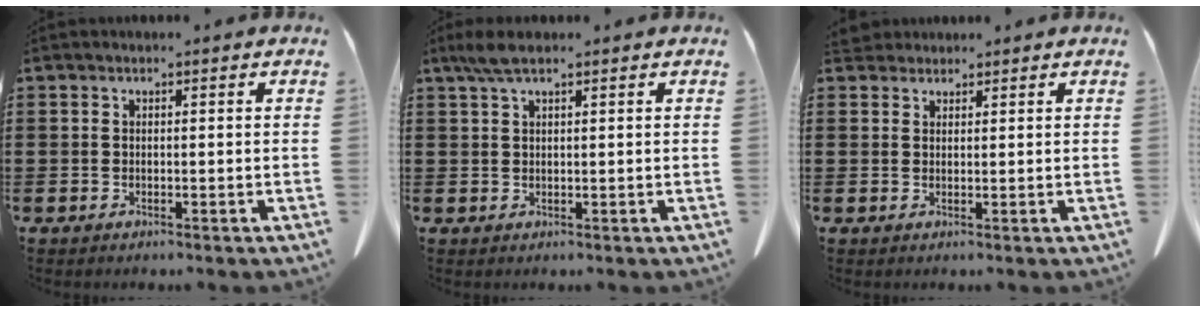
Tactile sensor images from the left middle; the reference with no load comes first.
{"total": 3.2, "force": [1.9, 0.7, 2.4], "torque": [-0.051, 0.001, 0.036]}
{"total": 2.4, "force": [2.2, 0.9, 0.4], "torque": [-0.015, 0.002, 0.045]}